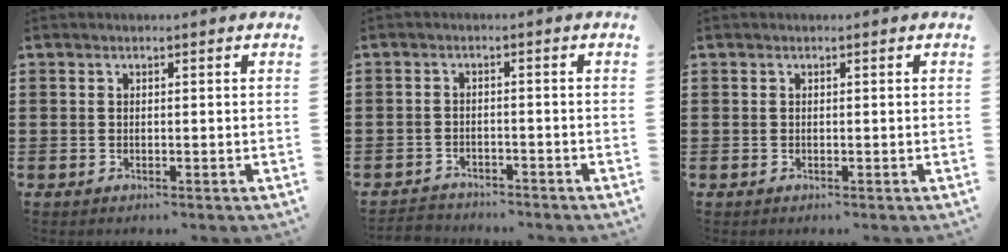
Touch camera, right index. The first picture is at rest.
{"total": 2.3, "force": [-2.3, 0.3, -0.3], "torque": [-0.002, 0.001, -0.052]}
{"total": 0.0}